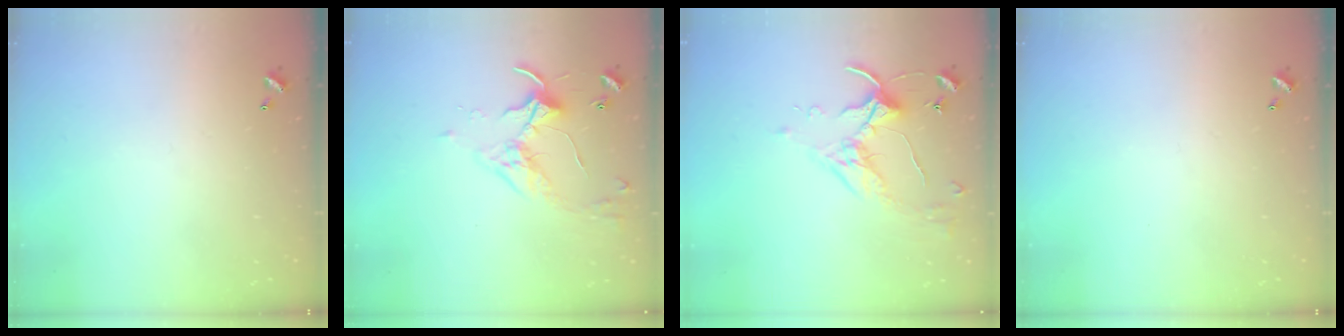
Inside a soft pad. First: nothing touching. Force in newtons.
{"total": 3.6, "press": 3.5, "slide": 0.7}
{"total": 3.9, "press": 3.8, "slide": 0.5}
{"total": 0.0}